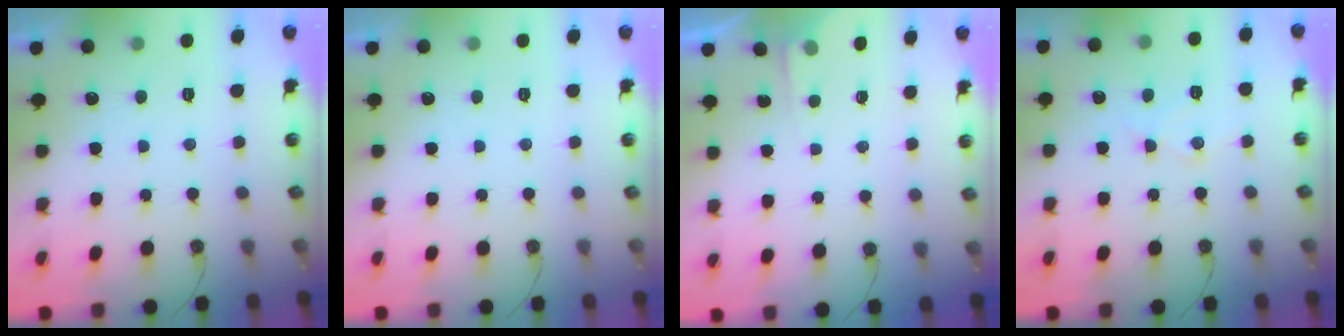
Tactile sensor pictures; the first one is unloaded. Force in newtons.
{"total": 0.0}
{"total": 3.0, "press": 2.9, "slide": 0.5}
{"total": 8.7, "press": 8.6, "slide": 0.8}